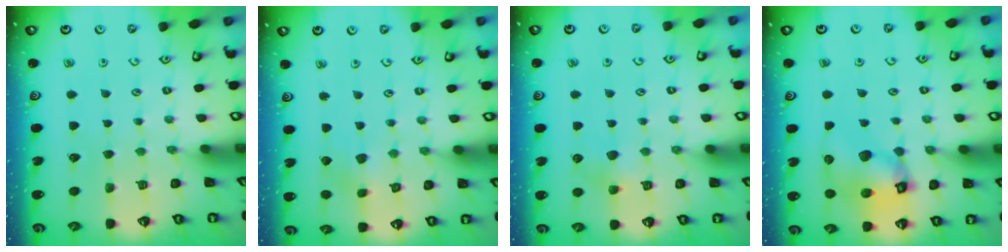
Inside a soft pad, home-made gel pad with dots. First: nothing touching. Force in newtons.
{"total": 3.0, "press": 3.0, "slide": 0.4}
{"total": 5.4, "press": 5.3, "slide": 0.6}
{"total": 12.9, "press": 12.8, "slide": 1.7}